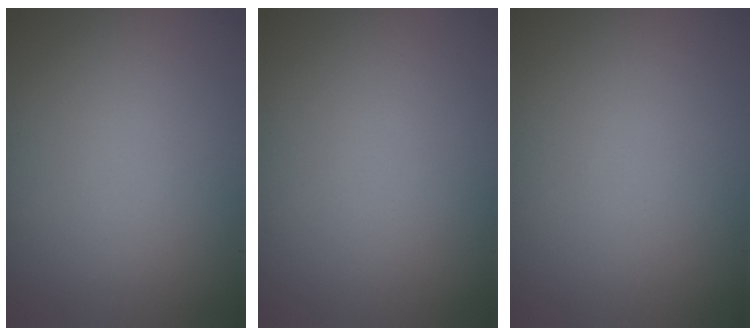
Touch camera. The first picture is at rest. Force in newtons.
{"total": 0.0}
{"total": 0.0}